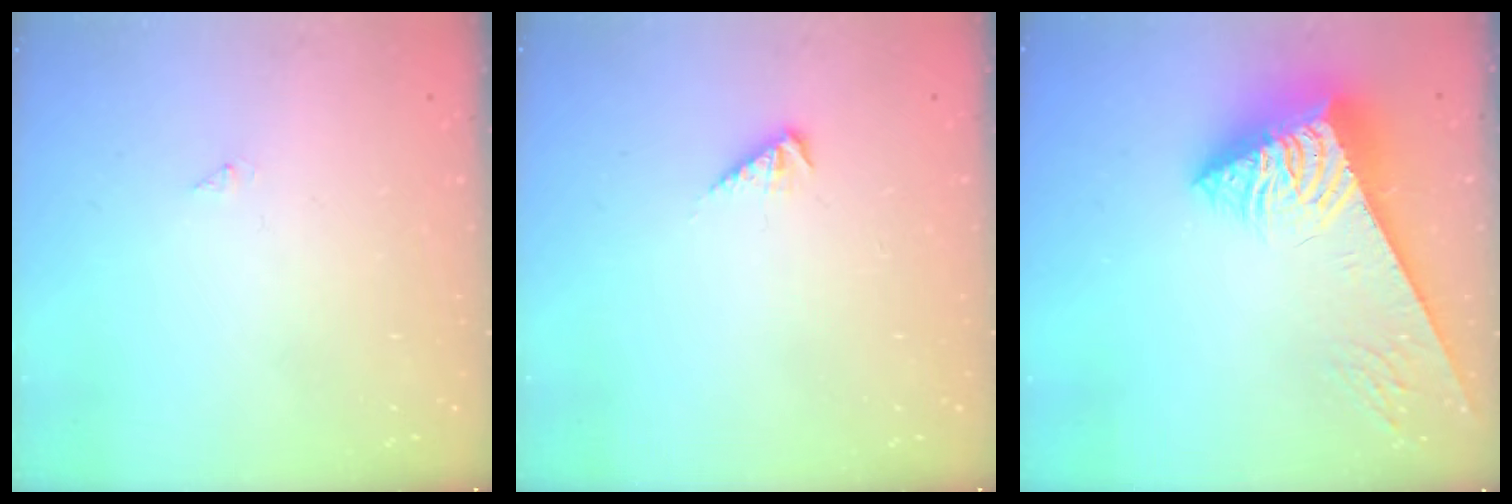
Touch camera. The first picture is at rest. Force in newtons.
{"total": 3.2, "press": 3.2, "slide": 0.6}
{"total": 7.8, "press": 7.7, "slide": 1.0}